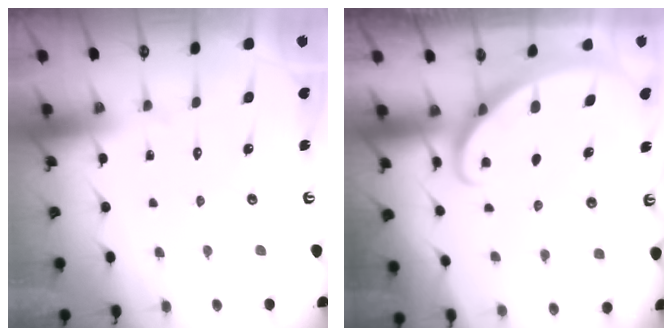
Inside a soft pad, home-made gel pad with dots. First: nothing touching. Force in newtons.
{"total": 1.8, "press": 1.8, "slide": 0.1}